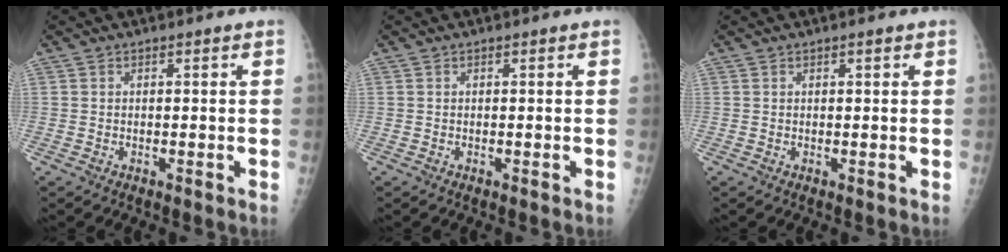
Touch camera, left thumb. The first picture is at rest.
{"total": 0.0}
{"total": 0.7, "force": [0.5, 0.2, 0.5], "torque": [-0.007, -0.001, 0.006]}